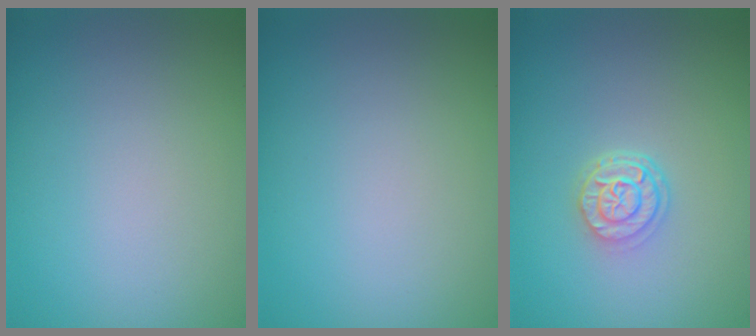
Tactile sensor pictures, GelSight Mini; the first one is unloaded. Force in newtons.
{"total": 0.0}
{"total": 2.7, "press": 2.2, "slide": 1.6}